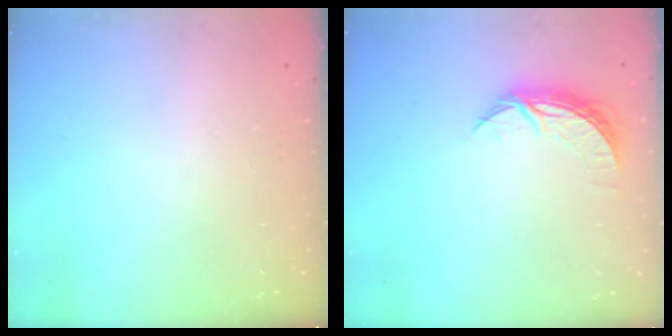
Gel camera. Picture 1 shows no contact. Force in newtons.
{"total": 7.3, "press": 7.3, "slide": 0.4}